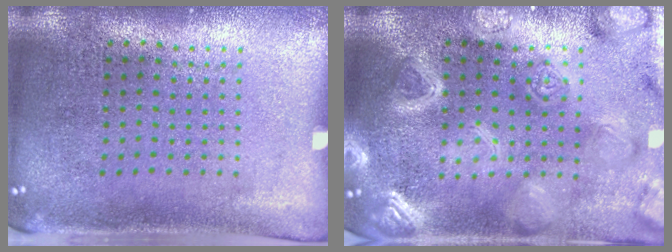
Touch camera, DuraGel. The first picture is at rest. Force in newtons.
{"total": 5.6, "press": 5.5, "slide": 0.6}